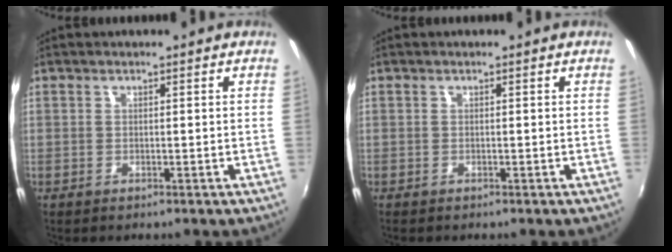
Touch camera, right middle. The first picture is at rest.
{"total": 0.0}